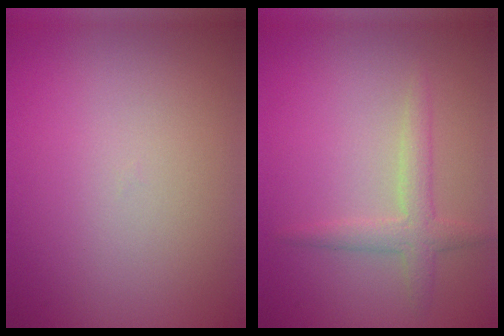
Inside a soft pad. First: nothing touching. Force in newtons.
{"total": 2.3, "press": 2.3, "slide": 0.1}